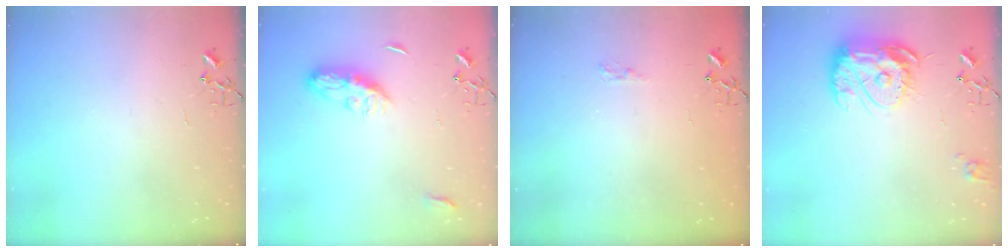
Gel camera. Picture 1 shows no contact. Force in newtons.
{"total": 8.2, "press": 8.1, "slide": 0.6}
{"total": 5.1, "press": 5.1, "slide": 0.4}
{"total": 15.4, "press": 15.3, "slide": 1.3}